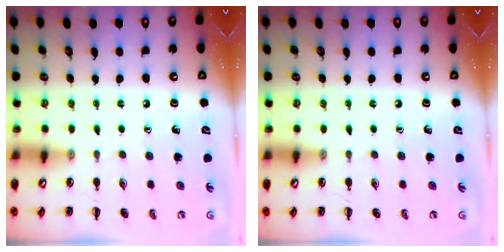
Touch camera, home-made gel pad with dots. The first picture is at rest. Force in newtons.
{"total": 0.0}